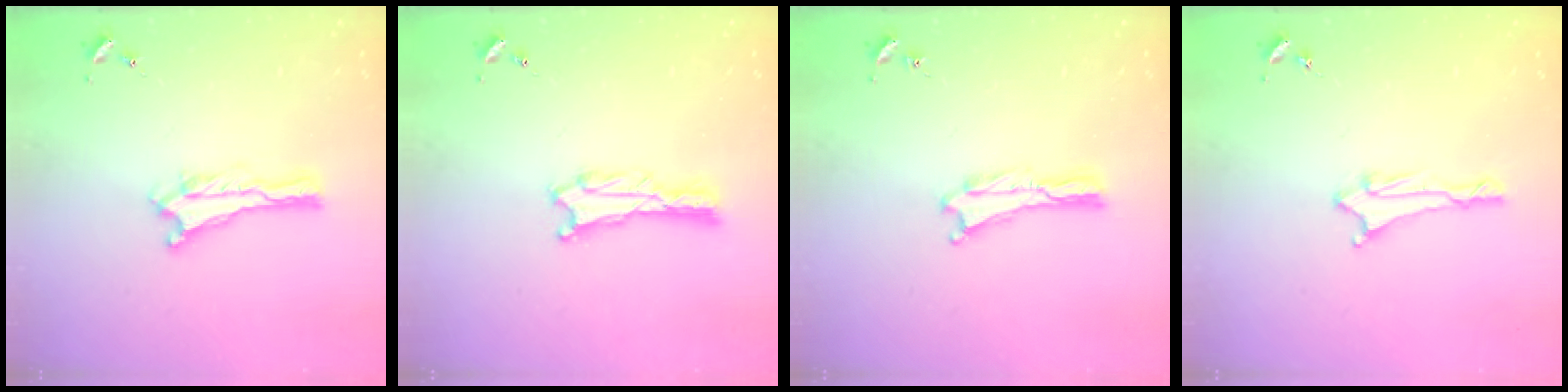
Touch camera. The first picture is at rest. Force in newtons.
{"total": 0.9, "press": 0.9, "slide": 0.1}
{"total": 0.0}
{"total": 1.7, "press": 1.6, "slide": 0.5}